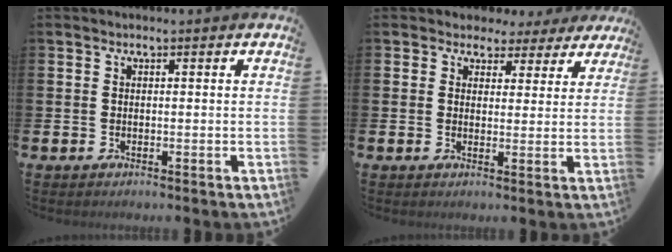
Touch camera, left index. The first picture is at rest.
{"total": 3.5, "force": [2.7, 2.2, 0.1], "torque": [-0.008, -0.015, 0.043]}